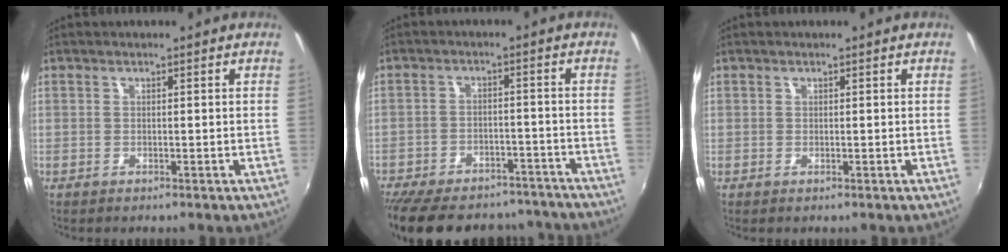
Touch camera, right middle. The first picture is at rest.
{"total": 21.9, "force": [-18.4, 8.8, 8.0], "torque": [-0.183, 0.016, -0.241]}
{"total": 0.0}